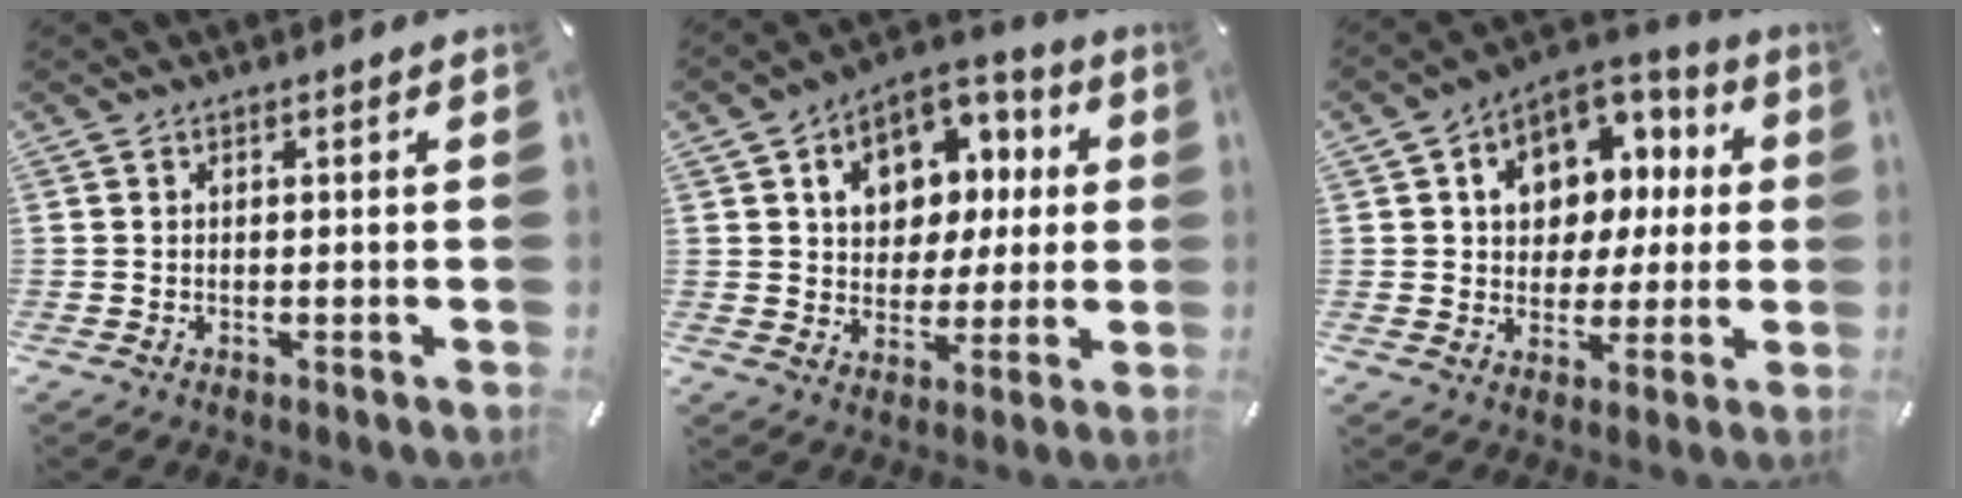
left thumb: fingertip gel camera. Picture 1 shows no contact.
{"total": 11.7, "force": [2.8, 10.0, 5.2], "torque": [-0.081, -0.010, 0.054]}
{"total": 10.7, "force": [2.2, 9.4, 4.7], "torque": [-0.075, -0.017, 0.046]}